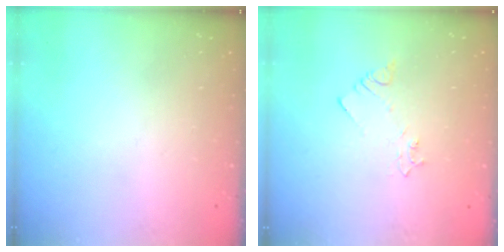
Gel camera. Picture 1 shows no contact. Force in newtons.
{"total": 2.5, "press": 2.5, "slide": 0.3}